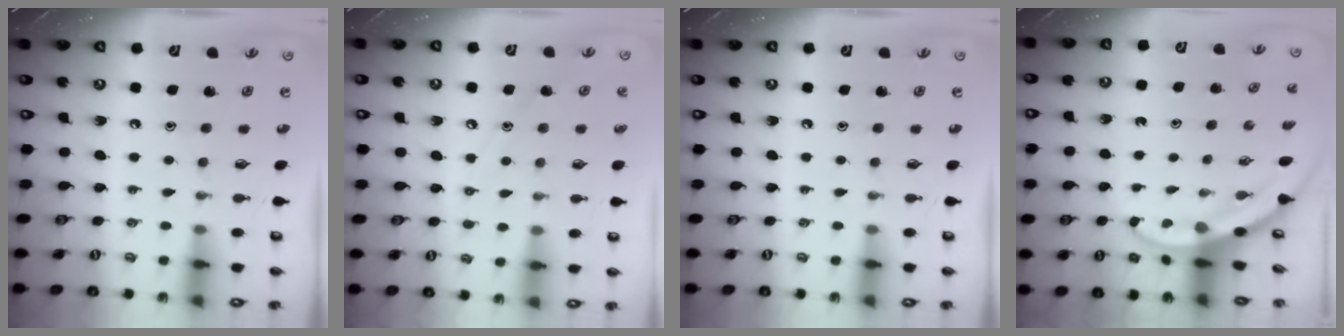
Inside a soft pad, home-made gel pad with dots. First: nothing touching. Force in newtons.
{"total": 6.3, "press": 6.3, "slide": 0.3}
{"total": 0.0}
{"total": 3.4, "press": 3.4, "slide": 0.2}